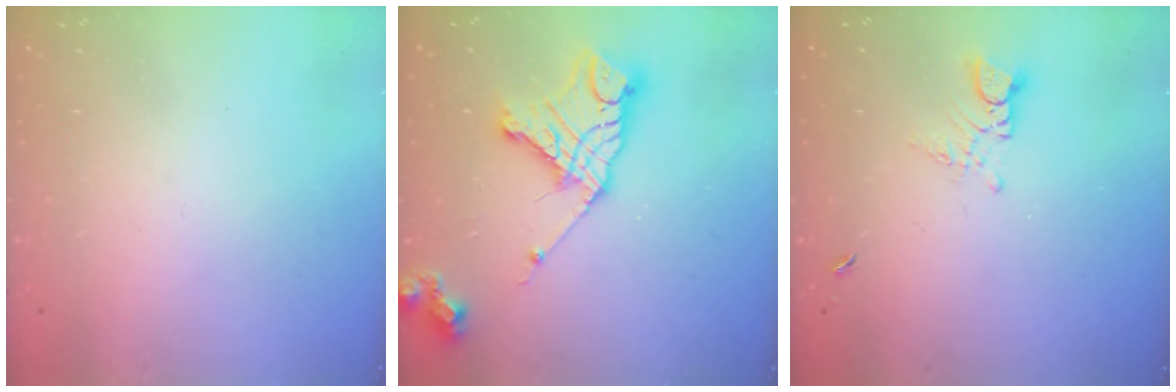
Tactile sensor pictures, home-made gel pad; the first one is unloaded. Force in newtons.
{"total": 16.2, "press": 16.1, "slide": 1.4}
{"total": 3.3, "press": 3.2, "slide": 0.4}